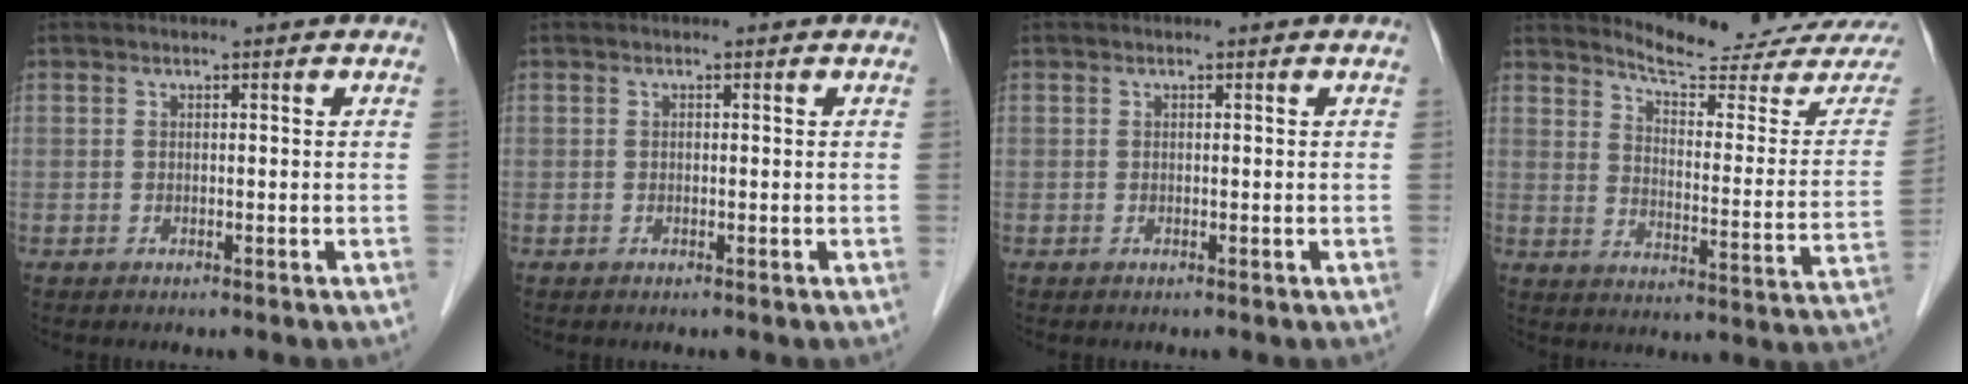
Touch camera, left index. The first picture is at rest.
{"total": 0.0}
{"total": 0.0}
{"total": 17.5, "force": [17.0, 0.4, 4.2], "torque": [-0.062, -0.107, 0.205]}